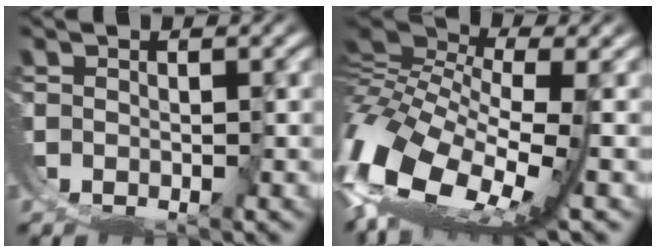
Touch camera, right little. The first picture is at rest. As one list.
[{"total": 12.1, "force": [1.4, 6.9, 9.9], "torque": [-0.228, -0.037, 0.040]}]